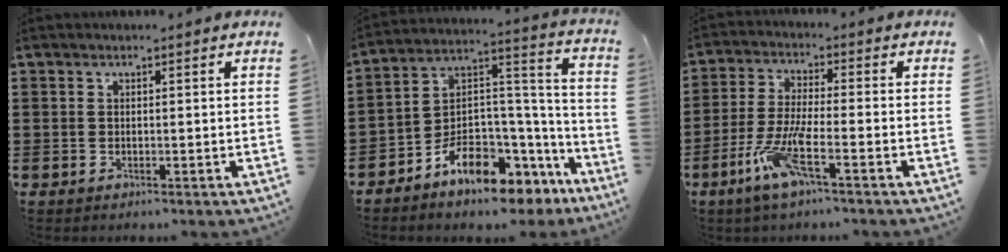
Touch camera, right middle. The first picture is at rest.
{"total": 8.3, "force": [-6.5, 3.4, 3.8], "torque": [-0.079, 0.007, -0.125]}
{"total": 7.6, "force": [-4.0, 1.3, 6.3], "torque": [-0.142, -0.010, -0.079]}